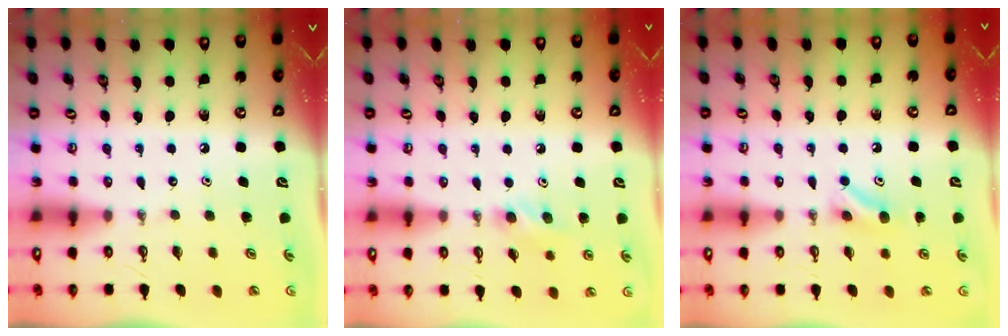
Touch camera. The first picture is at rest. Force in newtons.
{"total": 8.6, "press": 5.2, "slide": 6.9}
{"total": 5.1, "press": 4.9, "slide": 1.4}